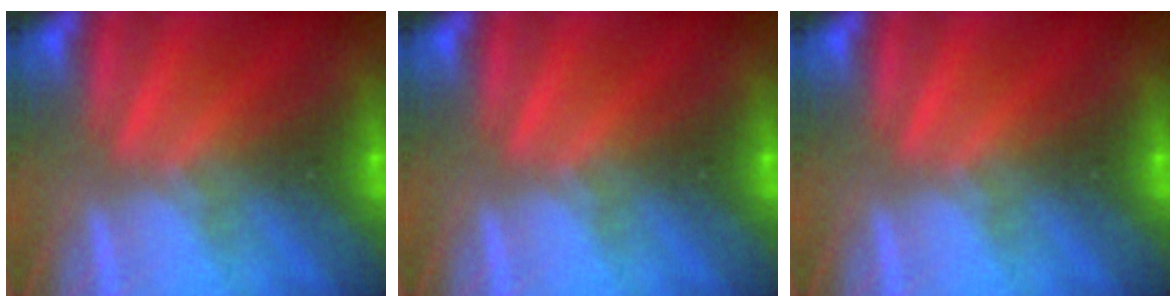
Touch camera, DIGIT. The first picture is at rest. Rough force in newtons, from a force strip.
{"total": 0.0}
{"total": 0.0}